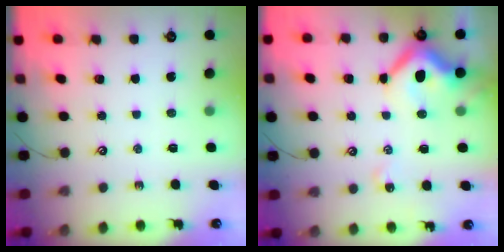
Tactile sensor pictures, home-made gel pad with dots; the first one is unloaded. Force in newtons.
{"total": 10.4, "press": 10.3, "slide": 1.3}